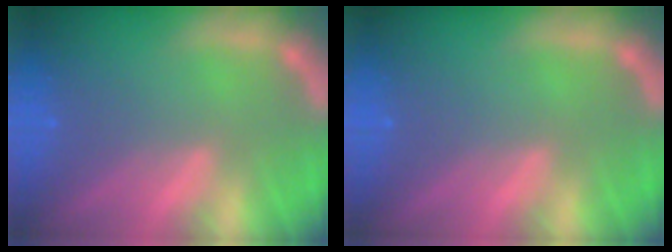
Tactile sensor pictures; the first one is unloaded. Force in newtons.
{"total": 0.0}